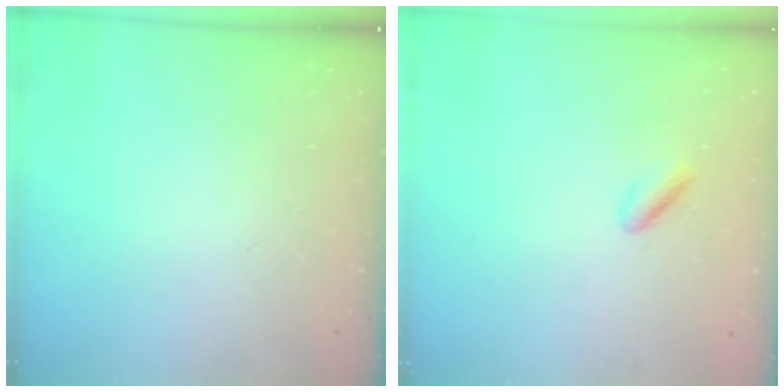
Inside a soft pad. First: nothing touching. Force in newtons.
{"total": 2.0, "press": 1.7, "slide": 1.1}